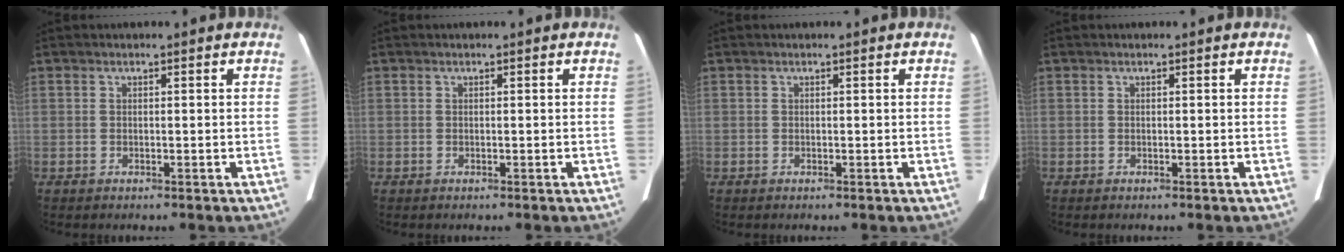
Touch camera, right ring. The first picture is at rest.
{"total": 0.0}
{"total": 0.0}
{"total": 0.0}